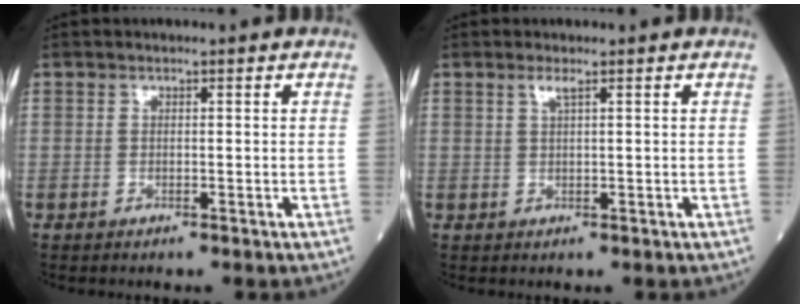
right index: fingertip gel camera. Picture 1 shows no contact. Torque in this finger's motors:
{"motor_torque": [-0.06, 0.05, 0.11, 0.03]}